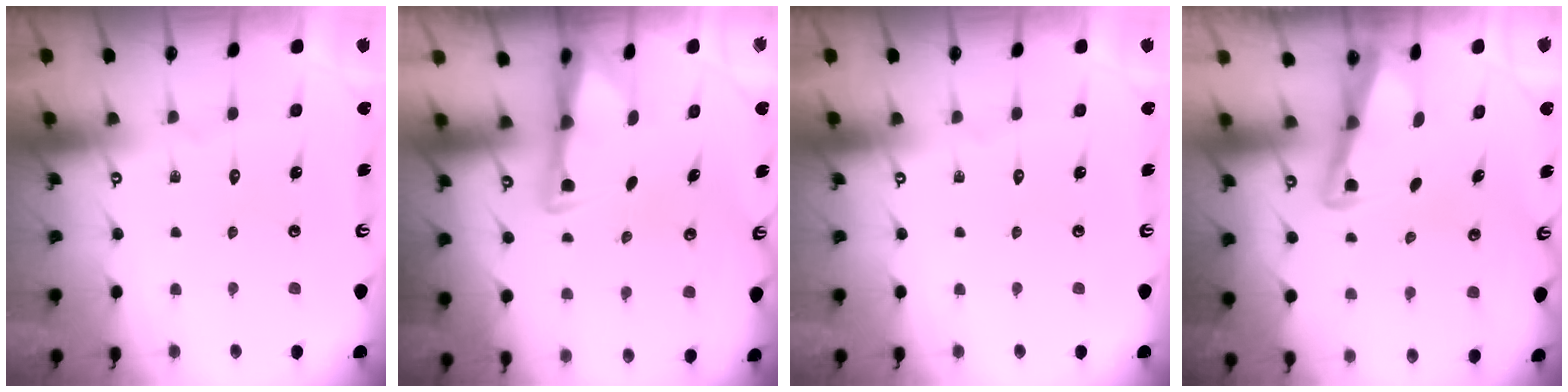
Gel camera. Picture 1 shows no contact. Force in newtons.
{"total": 3.0, "press": 2.9, "slide": 0.5}
{"total": 0.0}
{"total": 3.0, "press": 3.0, "slide": 0.3}